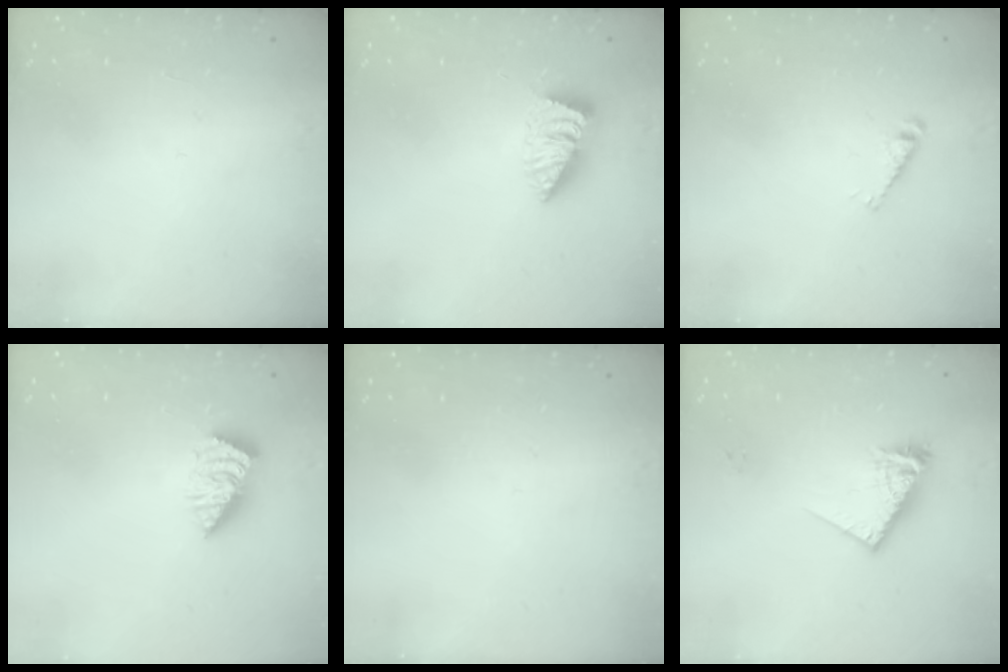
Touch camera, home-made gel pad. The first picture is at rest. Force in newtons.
{"total": 3.0, "press": 2.9, "slide": 0.3}
{"total": 2.9, "press": 2.9, "slide": 0.4}
{"total": 1.9, "press": 1.9, "slide": 0.4}
{"total": 0.0}
{"total": 9.7, "press": 9.7, "slide": 0.4}